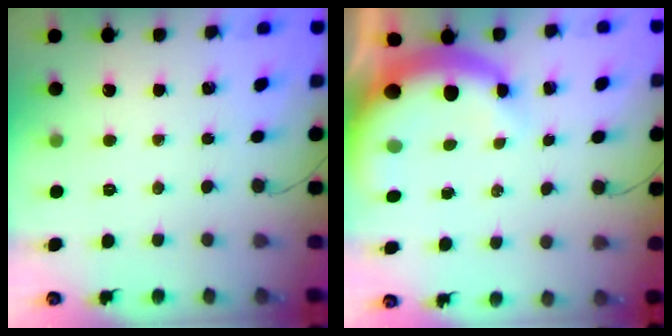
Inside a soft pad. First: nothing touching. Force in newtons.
{"total": 9.0, "press": 8.7, "slide": 2.1}